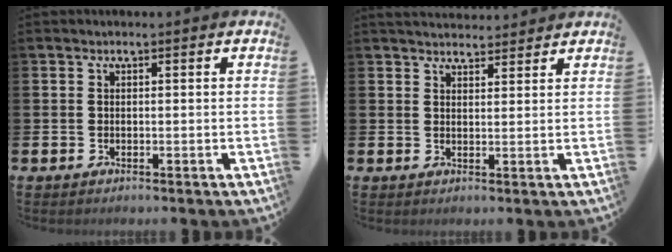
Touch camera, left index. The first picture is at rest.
{"total": 3.1, "force": [3.0, 0.7, 0.1], "torque": [0.002, -0.015, 0.053]}